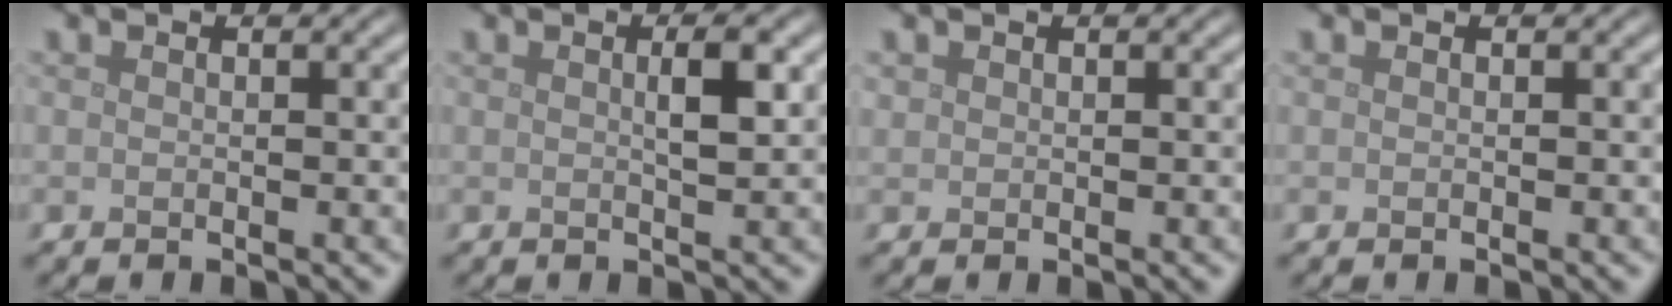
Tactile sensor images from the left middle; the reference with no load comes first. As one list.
[{"total": 2.2, "force": [0.6, 0.4, 2.1], "torque": [-0.030, 0.005, 0.008]}, {"total": 0.6, "force": [0.4, 0.5, 0.0], "torque": [0.003, -0.001, 0.010]}, {"total": 0.0}]